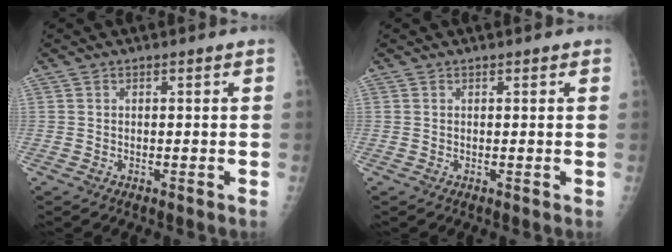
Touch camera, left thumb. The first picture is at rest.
{"total": 0.6, "force": [0.4, 0.2, 0.4], "torque": [-0.005, -0.001, 0.004]}